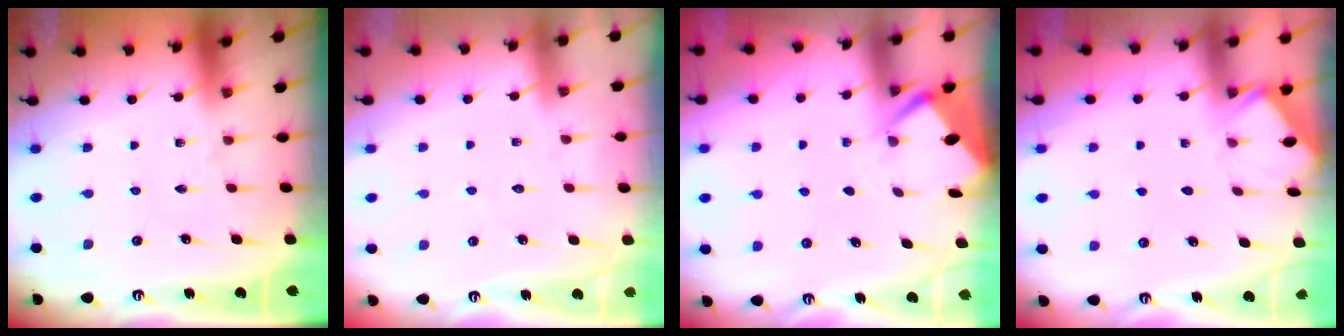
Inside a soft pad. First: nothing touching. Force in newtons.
{"total": 2.5, "press": 2.5, "slide": 0.3}
{"total": 2.7, "press": 2.7, "slide": 0.4}
{"total": 1.6, "press": 1.6, "slide": 0.1}